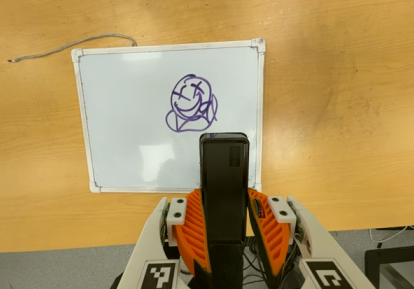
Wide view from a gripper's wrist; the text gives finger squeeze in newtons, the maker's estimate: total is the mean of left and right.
{"total": 4.2, "left": 2.9, "right": 5.5}